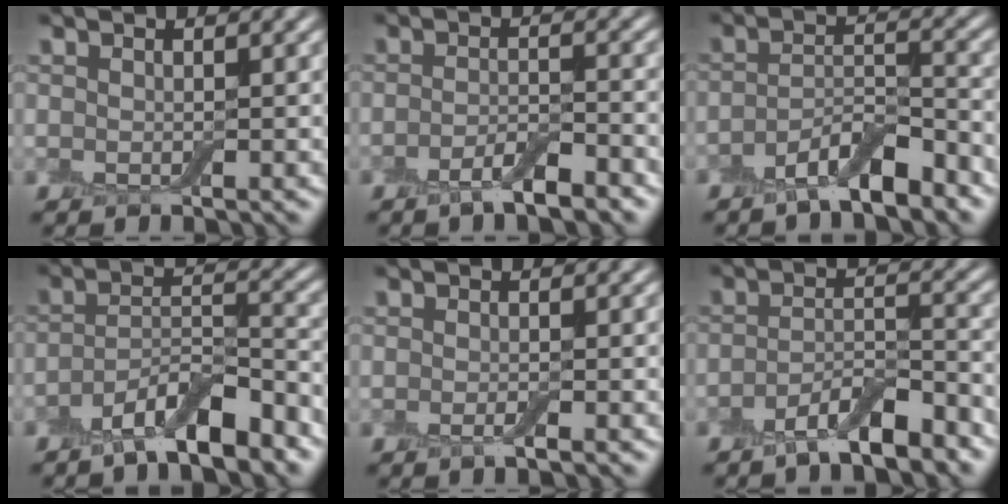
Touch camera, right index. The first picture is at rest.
{"total": 3.2, "force": [-2.1, 0.7, 2.3], "torque": [-0.042, 0.004, -0.042]}
{"total": 4.9, "force": [-3.4, 1.3, 3.2], "torque": [-0.056, 0.000, -0.064]}
{"total": 6.1, "force": [-4.2, 1.6, 4.1], "torque": [-0.070, 0.000, -0.076]}
{"total": 1.2, "force": [-0.5, 0.1, 1.0], "torque": [-0.016, -0.006, -0.011]}
{"total": 4.8, "force": [-3.4, 1.2, 3.2], "torque": [-0.054, 0.001, -0.064]}